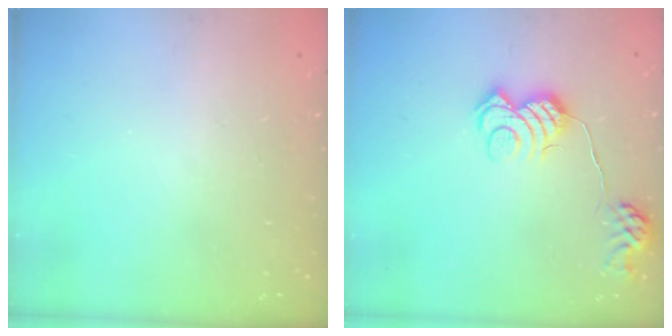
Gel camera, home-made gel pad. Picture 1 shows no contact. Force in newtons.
{"total": 13.0, "press": 13.0, "slide": 0.4}